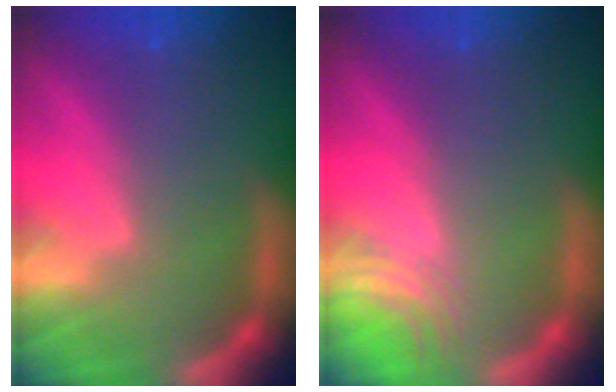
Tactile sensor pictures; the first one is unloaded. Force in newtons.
{"total": 3.0}